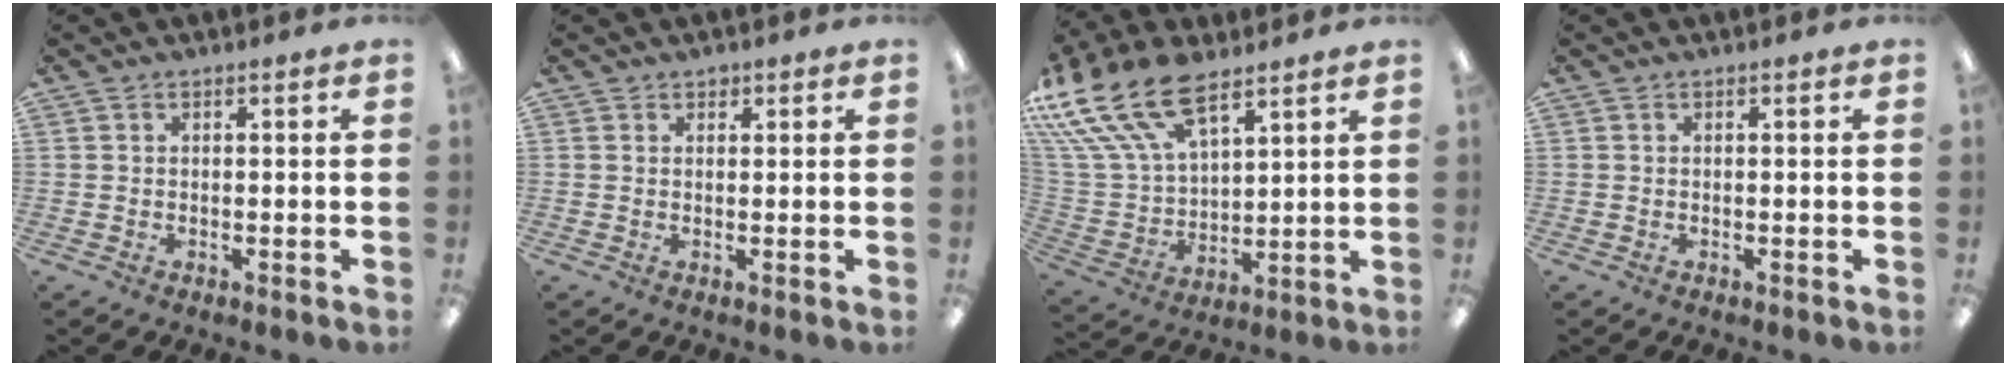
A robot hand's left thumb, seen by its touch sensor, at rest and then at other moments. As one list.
[{"total": 1.1, "force": [0.9, 0.5, 0.3], "torque": [0.002, -0.003, 0.015]}, {"total": 22.2, "force": [13.4, 12.0, 13.0], "torque": [-0.293, -0.069, 0.245]}, {"total": 0.0}]